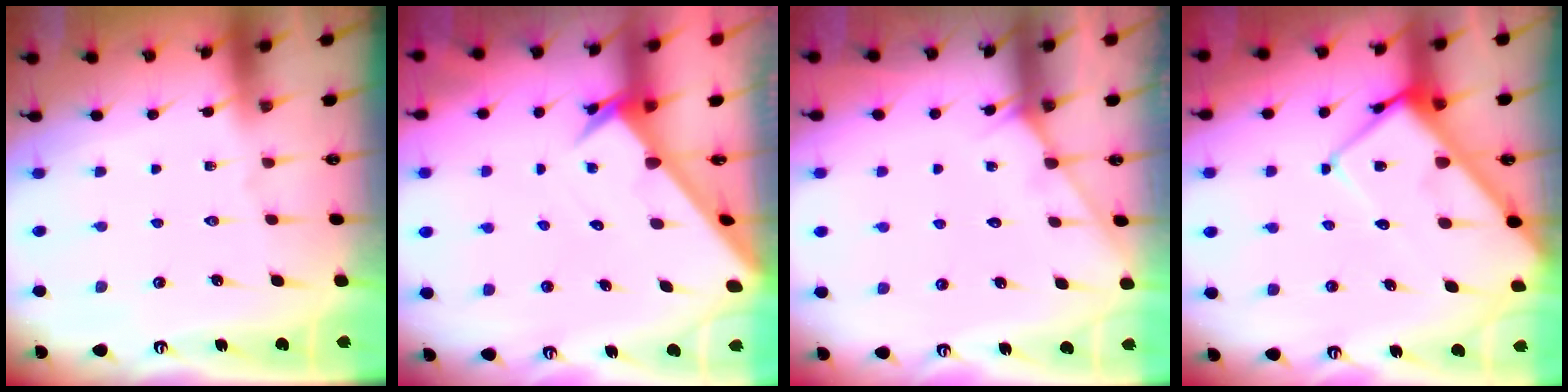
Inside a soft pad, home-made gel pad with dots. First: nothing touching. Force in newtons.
{"total": 2.7, "press": 2.7, "slide": 0.1}
{"total": 3.0, "press": 3.0, "slide": 0.3}
{"total": 11.0, "press": 10.9, "slide": 1.0}